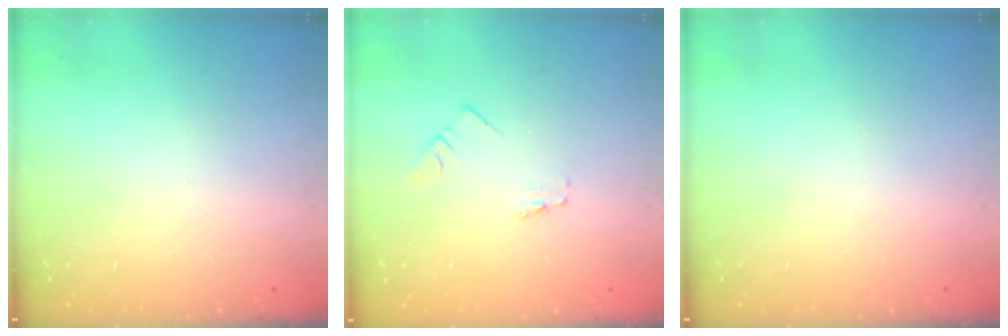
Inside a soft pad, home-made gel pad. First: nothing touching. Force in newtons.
{"total": 0.0}
{"total": 0.0}